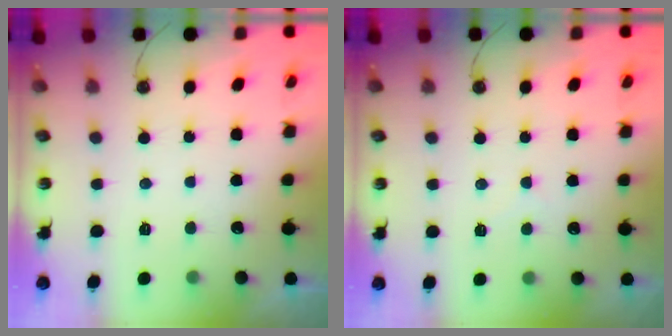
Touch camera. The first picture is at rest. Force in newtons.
{"total": 5.0, "press": 4.9, "slide": 0.7}